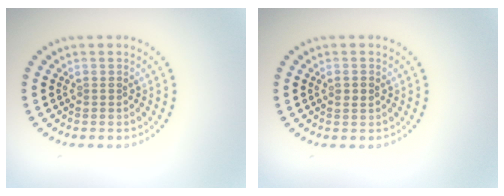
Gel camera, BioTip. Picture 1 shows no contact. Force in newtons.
{"total": 1.0, "press": 1.0, "slide": 0.2}